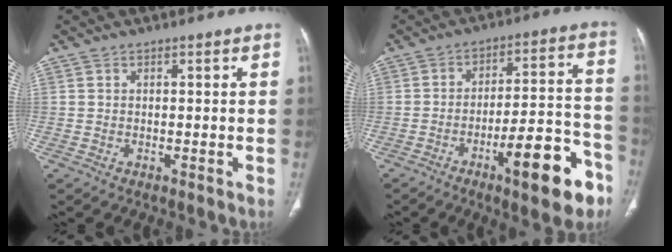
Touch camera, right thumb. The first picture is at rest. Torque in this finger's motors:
{"motor_torque": [2.67, 2.34, 1.21, -1.24, 0.15]}